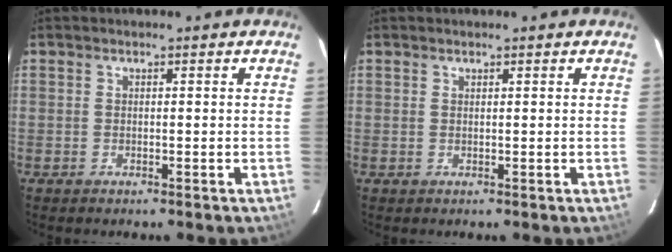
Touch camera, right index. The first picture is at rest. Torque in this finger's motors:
{"motor_torque": [0.07, 0.06, 0.02, 0.01]}